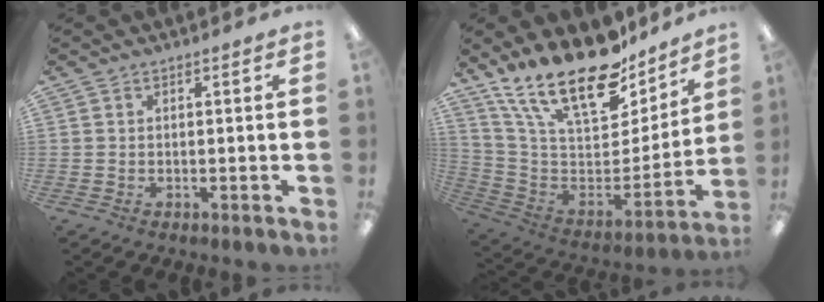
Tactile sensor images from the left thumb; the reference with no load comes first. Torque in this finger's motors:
{"motor_torque": [1.92, 1.85, 1.30, -1.47, 0.31]}